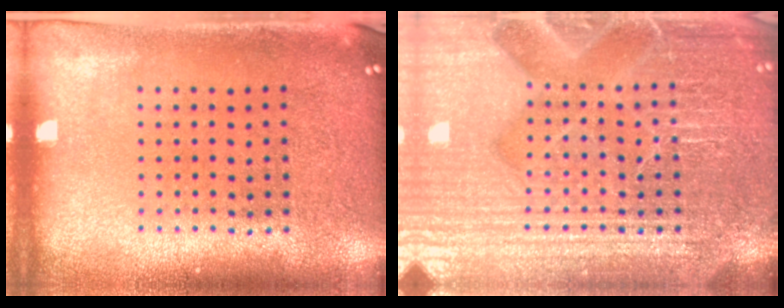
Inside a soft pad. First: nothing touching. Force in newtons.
{"total": 7.6, "press": 7.5, "slide": 1.0}